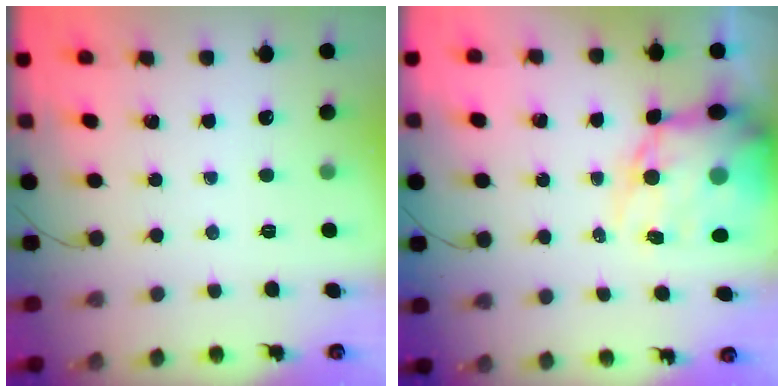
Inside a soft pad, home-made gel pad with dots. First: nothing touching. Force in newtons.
{"total": 15.6, "press": 15.2, "slide": 3.8}